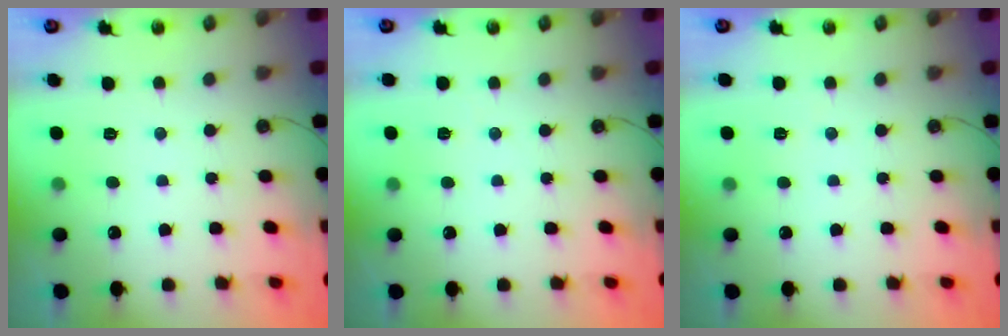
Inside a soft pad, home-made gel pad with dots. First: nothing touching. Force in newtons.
{"total": 10.2, "press": 2.1, "slide": 10.0}
{"total": 2.5, "press": 1.1, "slide": 2.2}